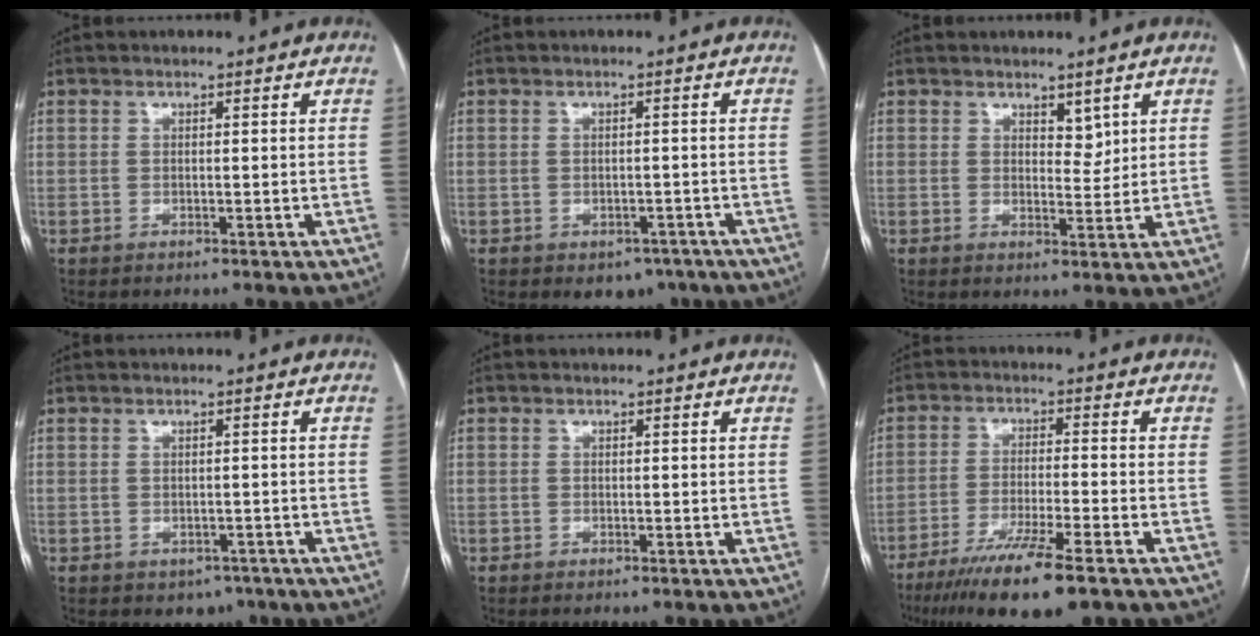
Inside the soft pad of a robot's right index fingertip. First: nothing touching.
{"total": 3.9, "force": [-2.5, 2.7, 1.4], "torque": [-0.005, 0.008, -0.023]}
{"total": 2.7, "force": [1.7, 1.4, 1.7], "torque": [-0.022, -0.006, 0.032]}
{"total": 2.8, "force": [-1.6, 2.1, 1.0], "torque": [-0.004, 0.004, -0.012]}
{"total": 0.6, "force": [-0.2, 0.5, 0.0], "torque": [0.002, 0.006, -0.006]}
{"total": 12.8, "force": [-8.8, 0.7, 9.2], "torque": [-0.160, -0.035, -0.144]}